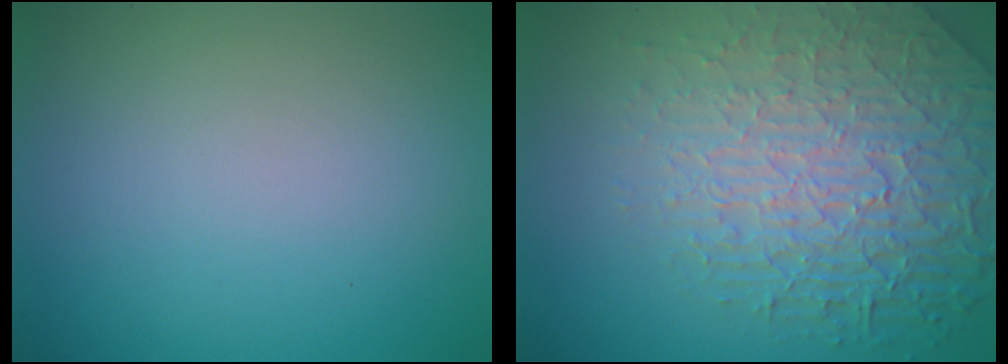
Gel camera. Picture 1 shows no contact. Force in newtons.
{"total": 8.0, "press": 5.9, "slide": 5.3}